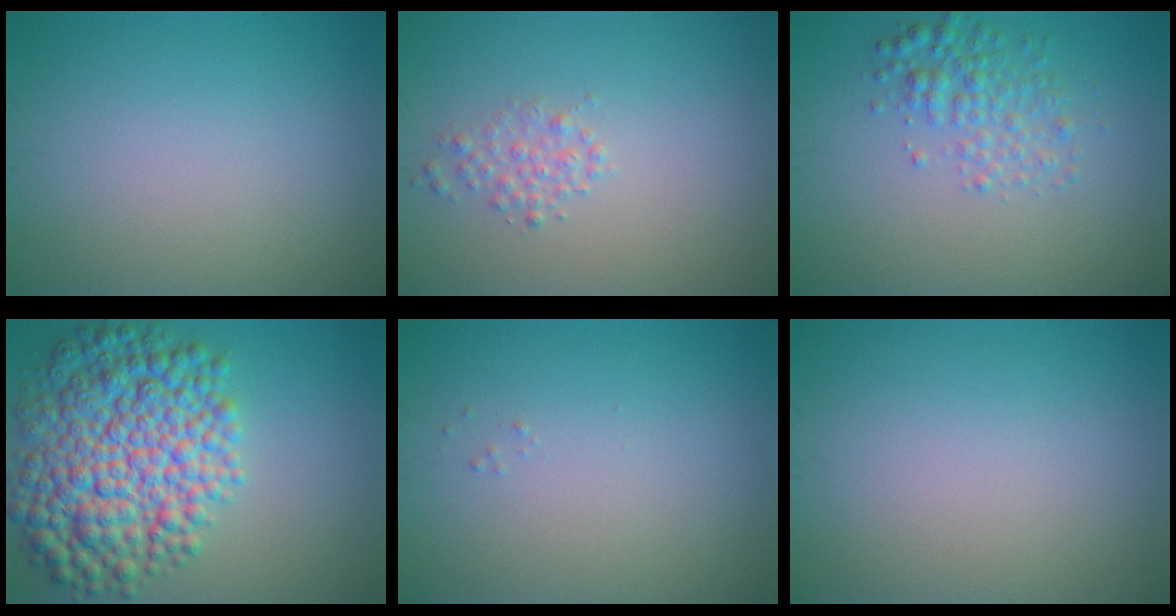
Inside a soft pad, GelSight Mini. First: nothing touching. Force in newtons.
{"total": 1.5, "press": 1.5, "slide": 0.1}
{"total": 2.8, "press": 2.8, "slide": 0.1}
{"total": 10.8, "press": 10.8, "slide": 0.1}
{"total": 0.0}
{"total": 0.0}